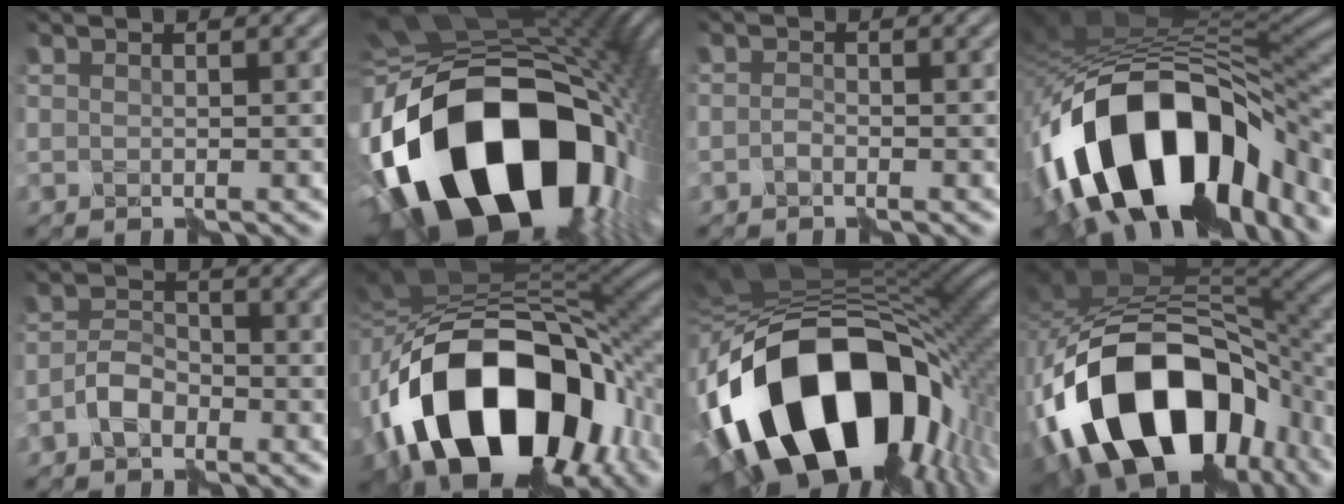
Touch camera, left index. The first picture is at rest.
{"total": 20.5, "force": [-8.0, 11.3, 15.1], "torque": [-0.271, -0.028, -0.120]}
{"total": 1.0, "force": [-0.8, 0.3, 0.4], "torque": [-0.009, 0.001, -0.022]}
{"total": 17.6, "force": [-7.1, 9.8, 12.8], "torque": [-0.218, -0.012, -0.106]}
{"total": 3.2, "force": [-2.2, 1.6, 1.6], "torque": [-0.027, 0.011, -0.051]}
{"total": 18.3, "force": [-5.7, 11.3, 13.3], "torque": [-0.247, -0.014, -0.089]}
{"total": 19.0, "force": [-6.2, 11.2, 14.1], "torque": [-0.255, -0.016, -0.092]}
{"total": 17.4, "force": [-7.3, 10.6, 11.7], "torque": [-0.209, -0.014, -0.122]}